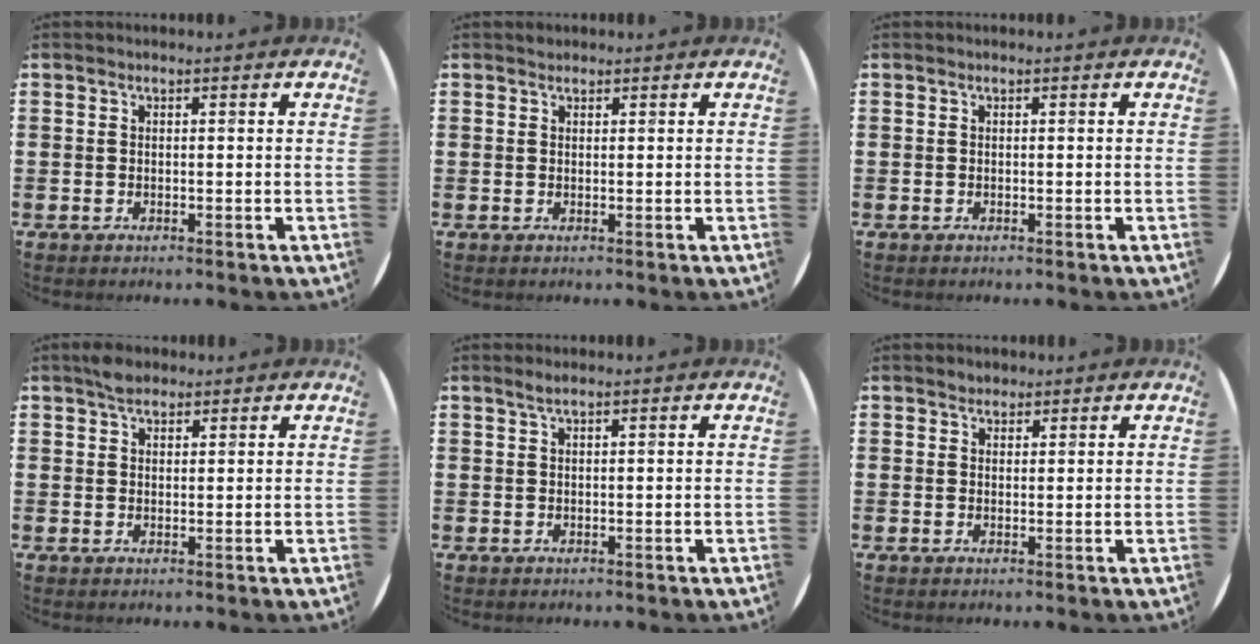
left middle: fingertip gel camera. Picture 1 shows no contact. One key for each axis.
{"total": 0.6, "fx": 0.5, "fy": 0.3, "fz": -0.1, "tx": 0.001, "ty": 0.004, "tz": 0.010}
{"total": 0.0}
{"total": 2.3, "fx": 2.0, "fy": 1.0, "fz": 0.6, "tx": -0.008, "ty": 0.003, "tz": 0.037}
{"total": 1.0, "fx": 0.8, "fy": 0.0, "fz": 0.7, "tx": -0.014, "ty": 0.002, "tz": 0.013}
{"total": 1.4, "fx": 1.3, "fy": 0.6, "fz": -0.1, "tx": 0.000, "ty": 0.003, "tz": 0.026}